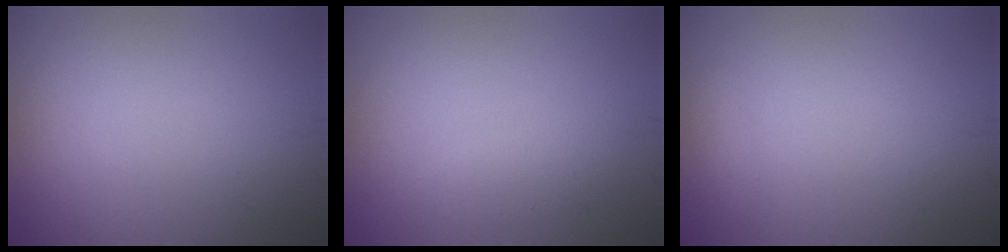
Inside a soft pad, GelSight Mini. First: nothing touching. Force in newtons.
{"total": 1.6, "press": 1.6, "slide": 0.1}
{"total": 0.5, "press": 0.5, "slide": 0.1}